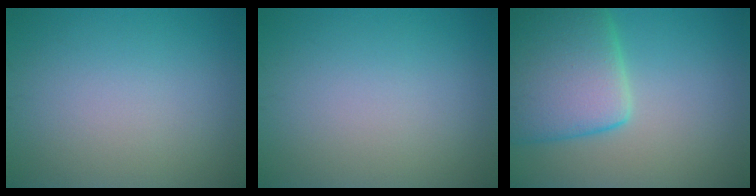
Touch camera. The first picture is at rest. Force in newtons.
{"total": 0.0}
{"total": 8.7, "press": 8.6, "slide": 0.8}